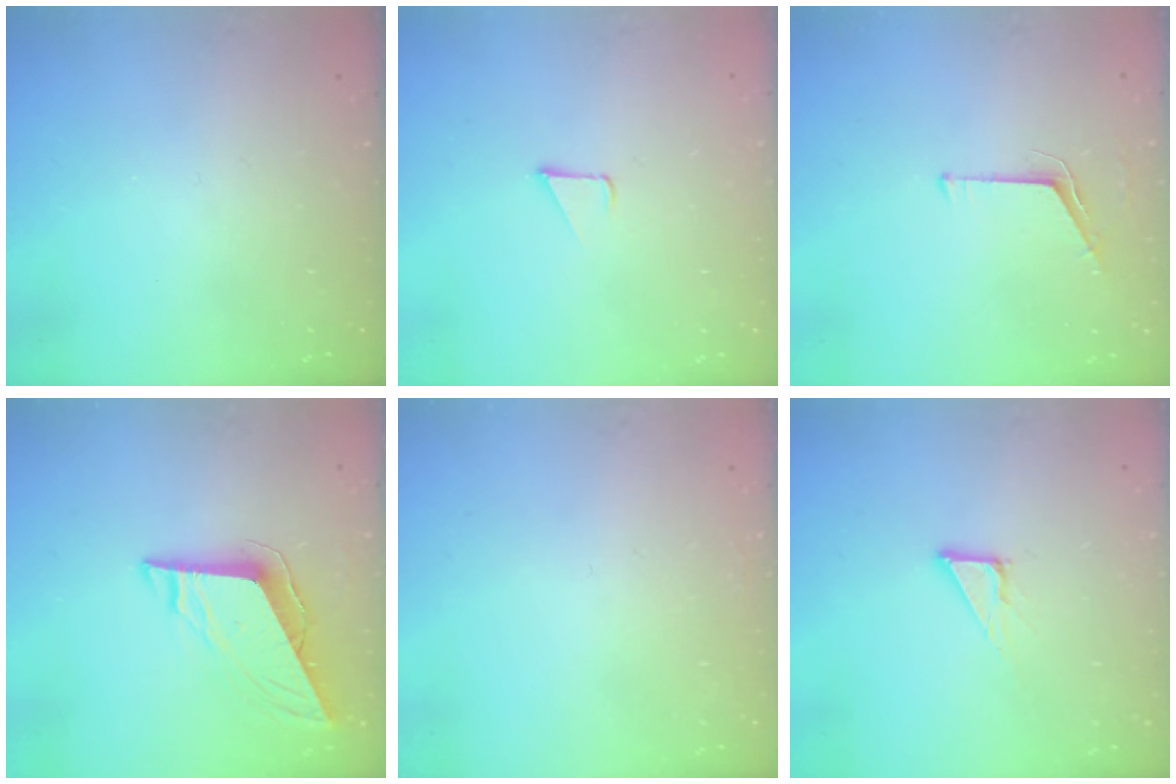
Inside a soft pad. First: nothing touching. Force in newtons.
{"total": 1.7, "press": 1.7, "slide": 0.1}
{"total": 4.6, "press": 4.5, "slide": 0.3}
{"total": 8.9, "press": 8.8, "slide": 1.3}
{"total": 0.9, "press": 0.9, "slide": 0.1}
{"total": 4.8, "press": 4.8, "slide": 0.3}